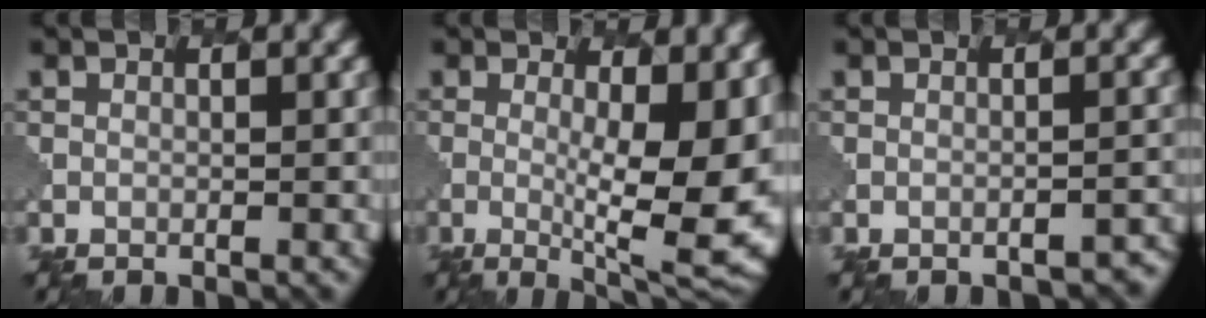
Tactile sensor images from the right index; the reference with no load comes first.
{"total": 10.8, "force": [0.2, 3.1, 10.4], "torque": [-0.126, -0.016, 0.005]}
{"total": 2.4, "force": [-2.2, 0.6, 0.8], "torque": [-0.001, 0.014, -0.026]}